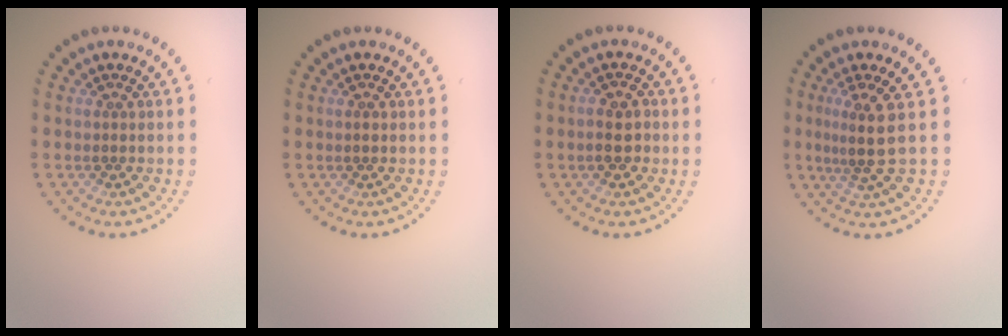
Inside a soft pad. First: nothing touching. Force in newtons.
{"total": 0.7, "press": 0.7, "slide": 0.1}
{"total": 2.1, "press": 2.1, "slide": 0.5}
{"total": 2.8, "press": 2.0, "slide": 2.0}